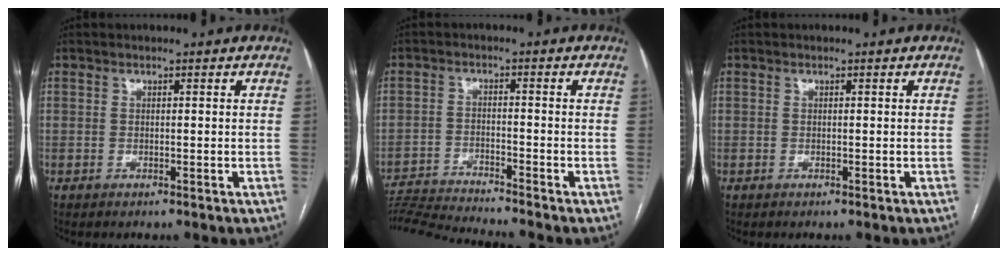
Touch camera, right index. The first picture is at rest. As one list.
[{"total": 10.0, "force": [-9.4, -2.1, 2.3], "torque": [-0.031, -0.008, -0.166]}, {"total": 0.0}]